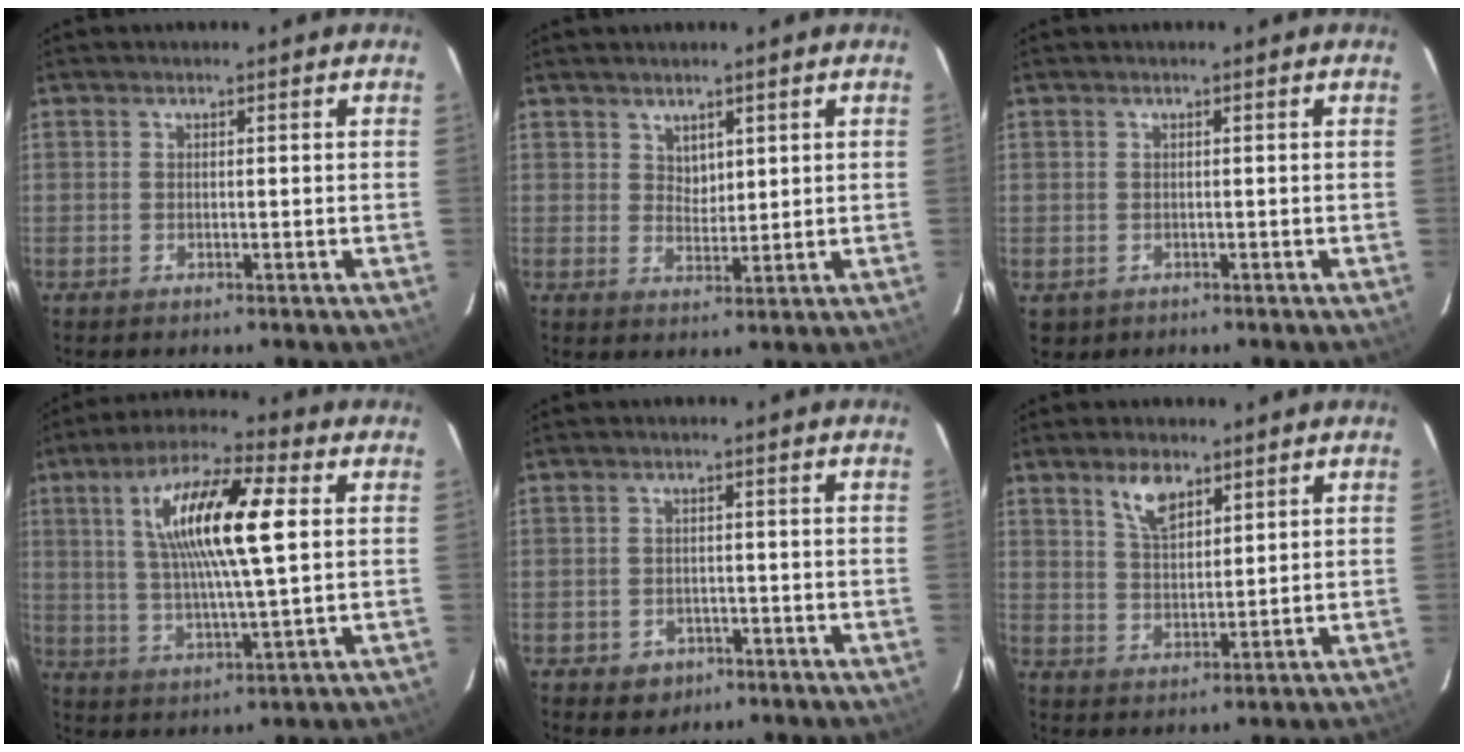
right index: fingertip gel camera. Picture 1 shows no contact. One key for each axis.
{"total": 2.9, "fx": 2.0, "fy": 1.9, "fz": 1.0, "tx": -0.011, "ty": 0.000, "tz": 0.038}
{"total": 2.2, "fx": -0.3, "fy": 2.2, "fz": 0.3, "tx": -0.004, "ty": -0.001, "tz": 0.000}
{"total": 16.1, "fx": 3.8, "fy": 3.3, "fz": 15.3, "tx": -0.284, "ty": 0.015, "tz": 0.066}
{"total": 4.3, "fx": -2.1, "fy": 3.6, "fz": 0.9, "tx": -0.030, "ty": 0.007, "tz": -0.023}
{"total": 6.0, "fx": 3.9, "fy": 2.7, "fz": 3.8, "tx": -0.066, "ty": 0.003, "tz": 0.075}